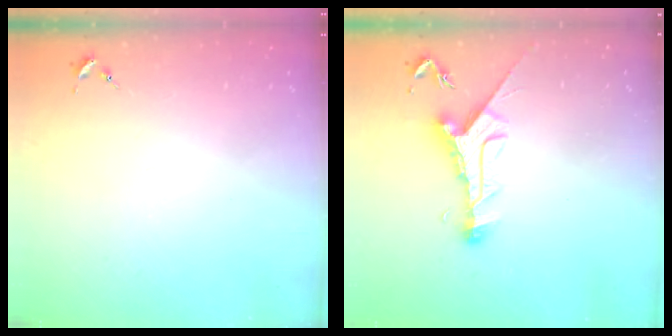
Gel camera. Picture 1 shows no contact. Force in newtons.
{"total": 9.8, "press": 9.8, "slide": 0.2}